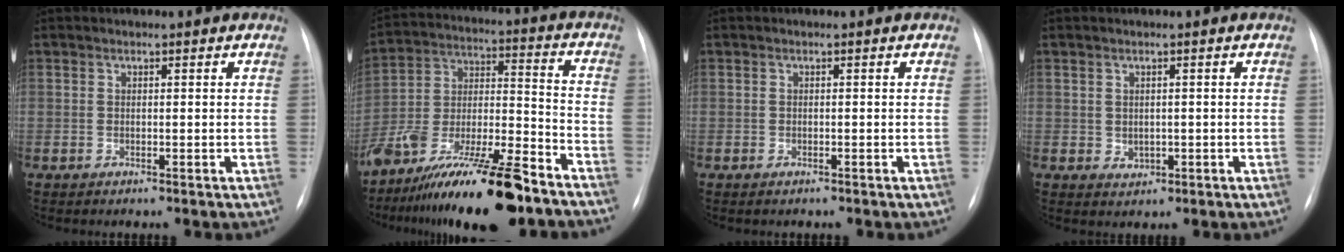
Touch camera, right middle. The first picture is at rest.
{"total": 22.1, "force": [-16.5, 3.4, 14.3], "torque": [-0.234, -0.009, -0.287]}
{"total": 0.6, "force": [-0.5, 0.3, 0.3], "torque": [-0.009, -0.003, -0.004]}
{"total": 1.8, "force": [-0.1, 1.5, 0.9], "torque": [-0.015, -0.001, 0.007]}